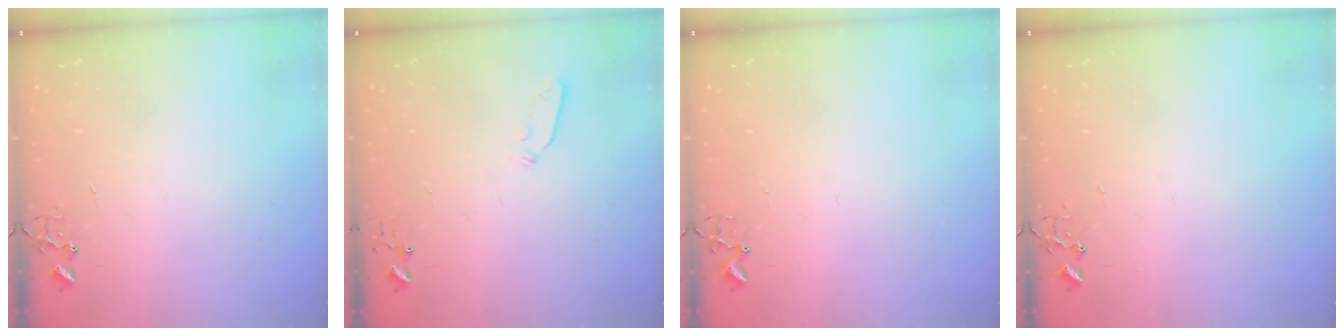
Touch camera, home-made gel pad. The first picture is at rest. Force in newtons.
{"total": 3.7, "press": 3.6, "slide": 0.4}
{"total": 1.8, "press": 1.8, "slide": 0.2}
{"total": 0.0}